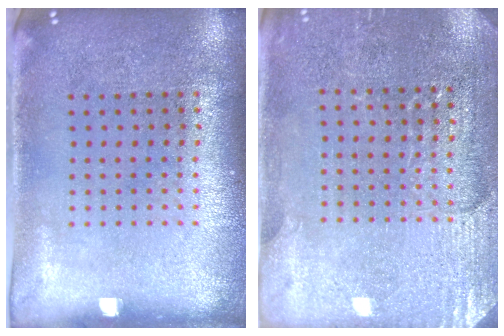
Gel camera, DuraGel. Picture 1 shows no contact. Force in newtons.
{"total": 2.9, "press": 2.9, "slide": 0.4}